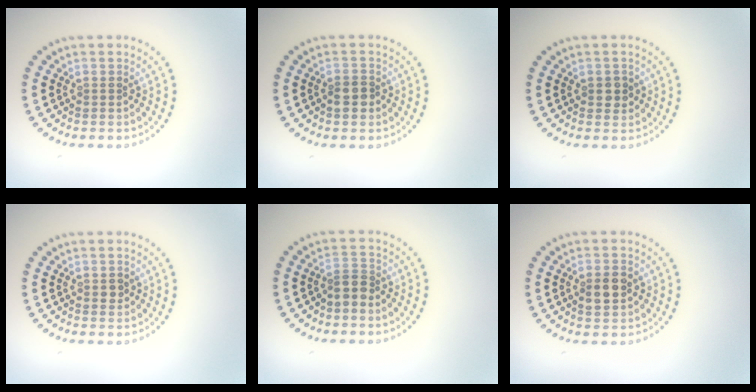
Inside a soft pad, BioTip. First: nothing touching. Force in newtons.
{"total": 1.9, "press": 1.7, "slide": 0.8}
{"total": 1.4, "press": 1.4, "slide": 0.2}
{"total": 0.9, "press": 0.9, "slide": 0.1}
{"total": 2.1, "press": 1.7, "slide": 1.2}
{"total": 2.5, "press": 2.5, "slide": 0.2}